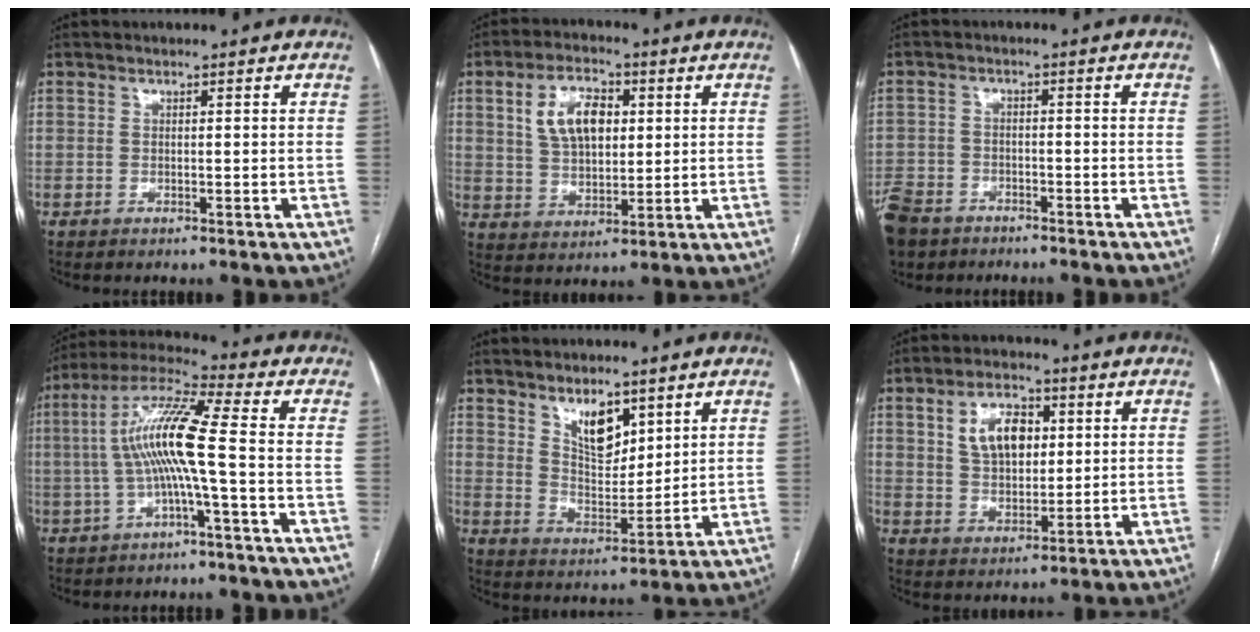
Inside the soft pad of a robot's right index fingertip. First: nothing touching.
{"total": 9.2, "force": [2.8, 5.2, 7.1], "torque": [-0.137, 0.020, 0.056]}
{"total": 12.0, "force": [-8.1, 7.5, 4.5], "torque": [-0.139, -0.007, -0.136]}
{"total": 11.1, "force": [-1.2, -0.2, 11.1], "torque": [-0.223, 0.026, -0.027]}
{"total": 7.3, "force": [4.5, 3.3, 4.6], "torque": [-0.082, -0.009, 0.089]}
{"total": 8.5, "force": [2.7, 5.1, 6.3], "torque": [-0.117, 0.017, 0.055]}